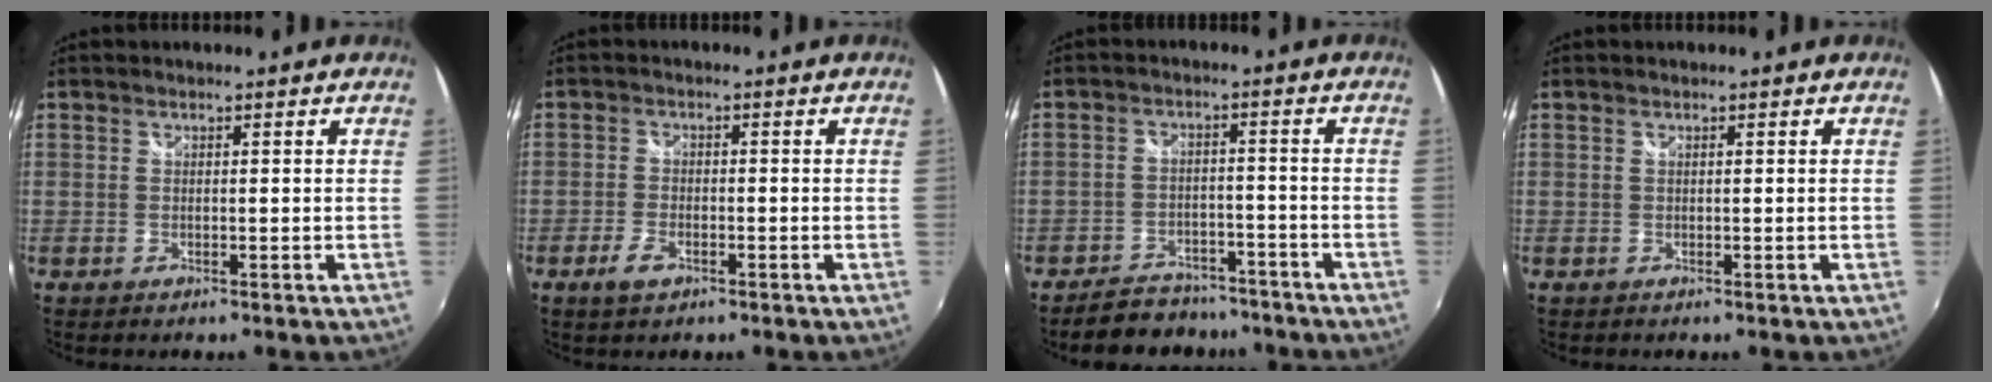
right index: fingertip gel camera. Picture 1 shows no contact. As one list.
[{"total": 3.7, "force": [-2.2, 1.9, 2.3], "torque": [-0.058, -0.003, -0.042]}, {"total": 10.6, "force": [-9.1, 4.7, 2.7], "torque": [-0.073, 0.013, -0.121]}, {"total": 0.0}]